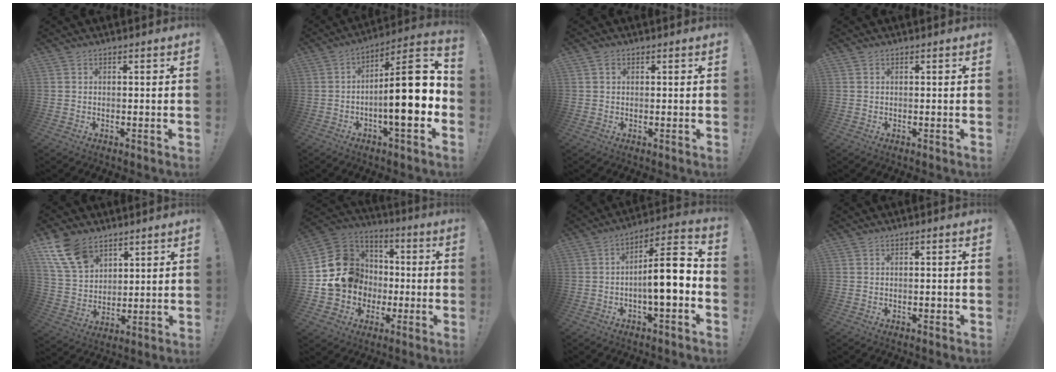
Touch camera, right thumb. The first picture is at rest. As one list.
[{"total": 18.9, "force": [-2.2, 4.2, 18.3], "torque": [-0.290, 0.011, -0.040]}, {"total": 0.8, "force": [0.4, 0.7, 0.2], "torque": [0.003, -0.002, 0.006]}, {"total": 0.0}, {"total": 14.1, "force": [8.3, 9.2, 6.8], "torque": [-0.131, -0.040, 0.165]}, {"total": 16.3, "force": [-1.2, 15.1, 5.9], "torque": [-0.078, 0.025, 0.006]}, {"total": 13.0, "force": [-2.0, 2.8, 12.5], "torque": [-0.203, 0.009, -0.038]}, {"total": 1.0, "force": [-0.6, 0.1, 0.8], "torque": [-0.017, 0.003, -0.009]}]